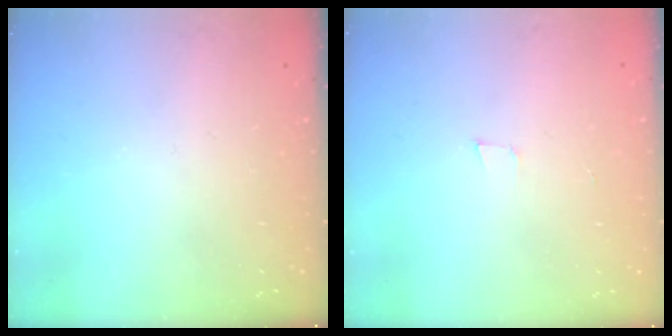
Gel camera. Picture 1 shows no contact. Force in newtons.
{"total": 3.4, "press": 2.2, "slide": 2.6}